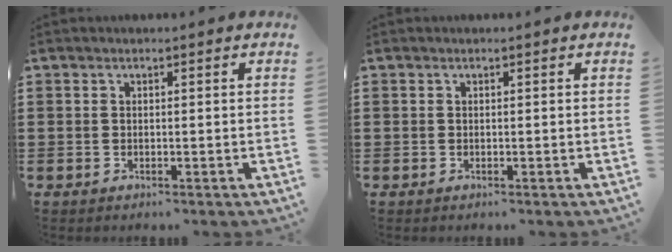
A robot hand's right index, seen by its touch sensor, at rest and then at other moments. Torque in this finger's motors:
{"motor_torque": [-0.05, 0.03, 0.00, 0.00]}